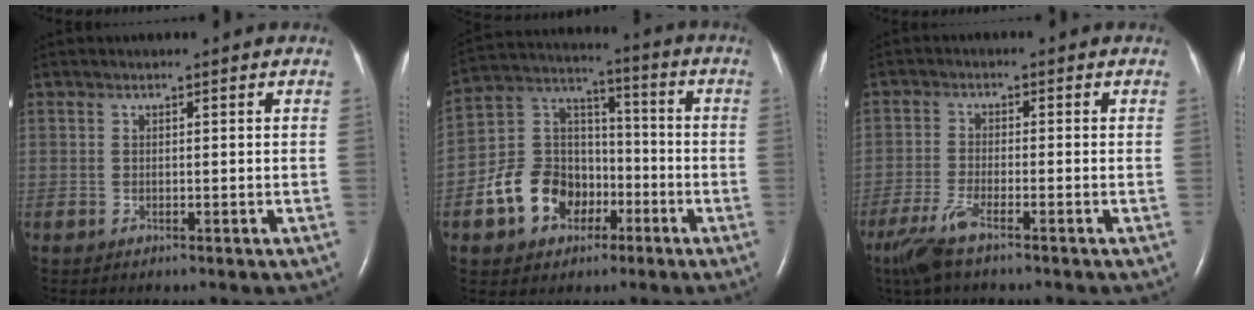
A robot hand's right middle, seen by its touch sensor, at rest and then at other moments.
{"total": 12.3, "force": [-4.8, 9.6, 6.0], "torque": [-0.135, 0.034, -0.078]}
{"total": 5.4, "force": [-3.8, 0.6, 3.8], "torque": [-0.095, -0.015, -0.074]}